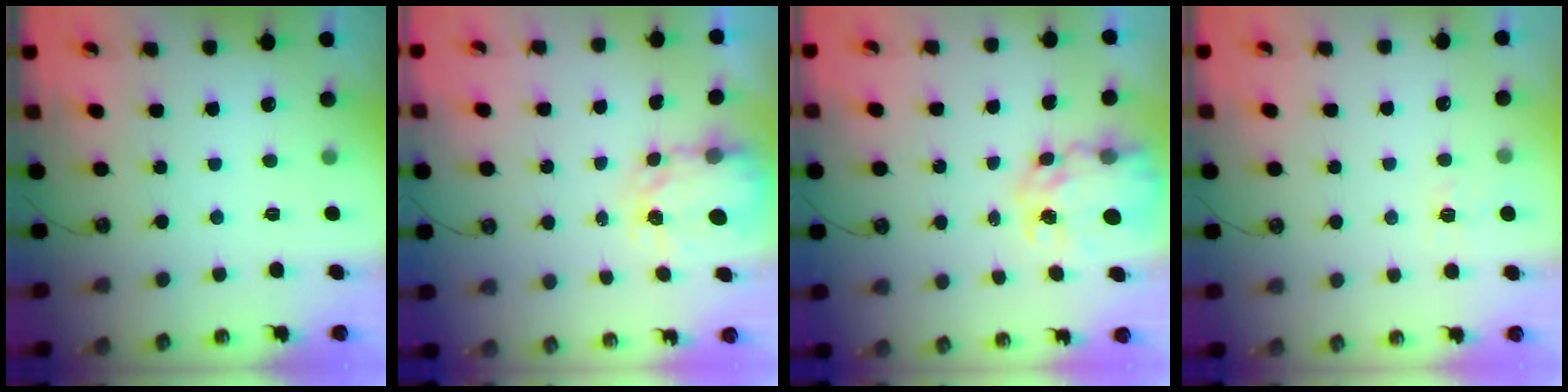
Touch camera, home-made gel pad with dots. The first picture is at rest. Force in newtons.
{"total": 3.9, "press": 3.9, "slide": 0.3}
{"total": 8.7, "press": 8.7, "slide": 0.8}
{"total": 3.3, "press": 3.2, "slide": 0.6}